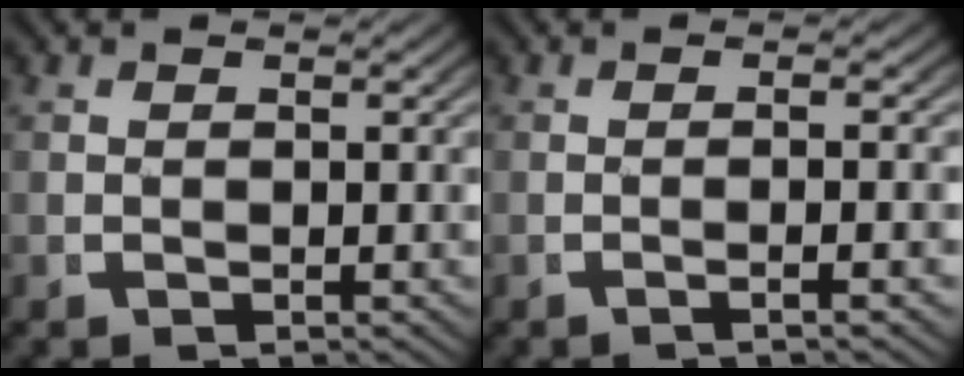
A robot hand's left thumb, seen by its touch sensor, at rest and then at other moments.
{"total": 2.3, "force": [-0.8, -0.2, 2.2], "torque": [-0.041, 0.008, -0.015]}